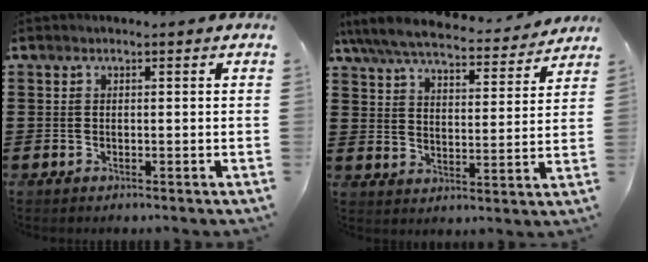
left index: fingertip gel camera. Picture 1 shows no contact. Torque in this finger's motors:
{"motor_torque": [1.35, -0.78, 0.60, 0.09]}